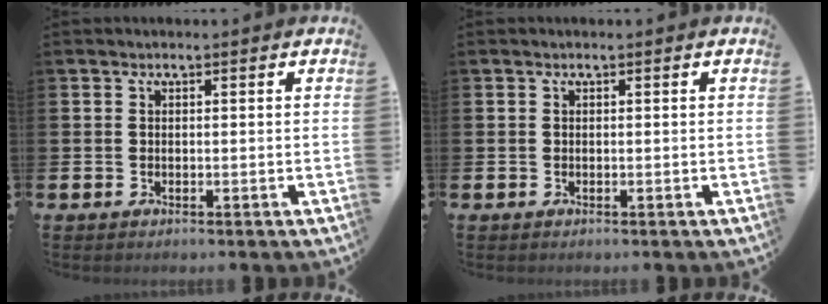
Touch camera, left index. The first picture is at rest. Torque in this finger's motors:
{"motor_torque": [-0.06, 0.04, 0.00, 0.01]}